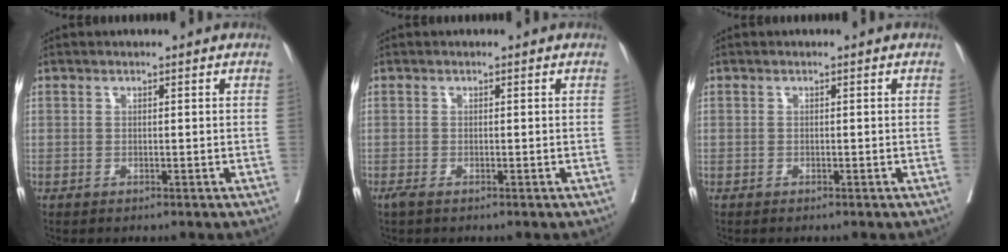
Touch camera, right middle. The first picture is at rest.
{"total": 0.7, "force": [-0.6, 0.1, 0.5], "torque": [-0.011, -0.004, -0.010]}
{"total": 0.0}